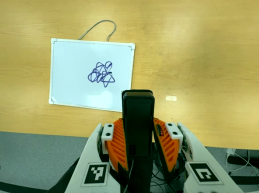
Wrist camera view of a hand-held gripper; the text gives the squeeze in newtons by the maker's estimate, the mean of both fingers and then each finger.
{"total": 4.1, "left": 2.8, "right": 5.3}